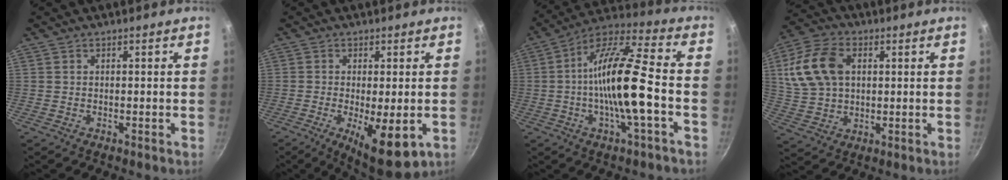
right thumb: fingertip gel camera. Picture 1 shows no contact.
{"total": 9.0, "force": [-2.3, 2.4, 8.4], "torque": [-0.136, -0.011, -0.023]}
{"total": 16.9, "force": [-2.7, 3.8, 16.2], "torque": [-0.289, 0.030, -0.060]}
{"total": 14.2, "force": [3.2, 9.8, 9.7], "torque": [-0.179, 0.008, 0.061]}